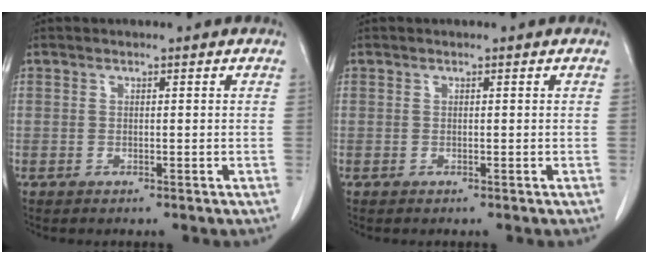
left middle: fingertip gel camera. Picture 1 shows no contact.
{"total": 0.0}